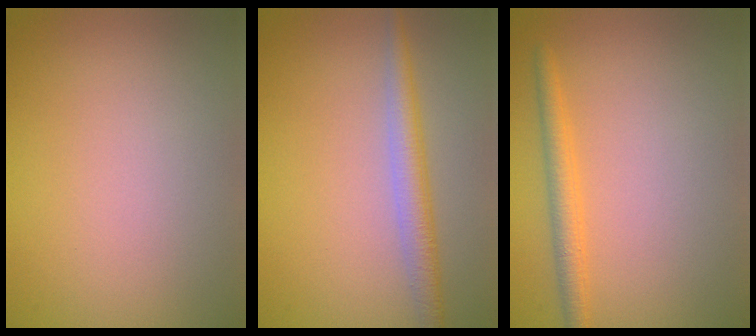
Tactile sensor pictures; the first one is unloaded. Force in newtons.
{"total": 2.7, "press": 2.7, "slide": 0.1}
{"total": 2.2, "press": 2.2, "slide": 0.2}